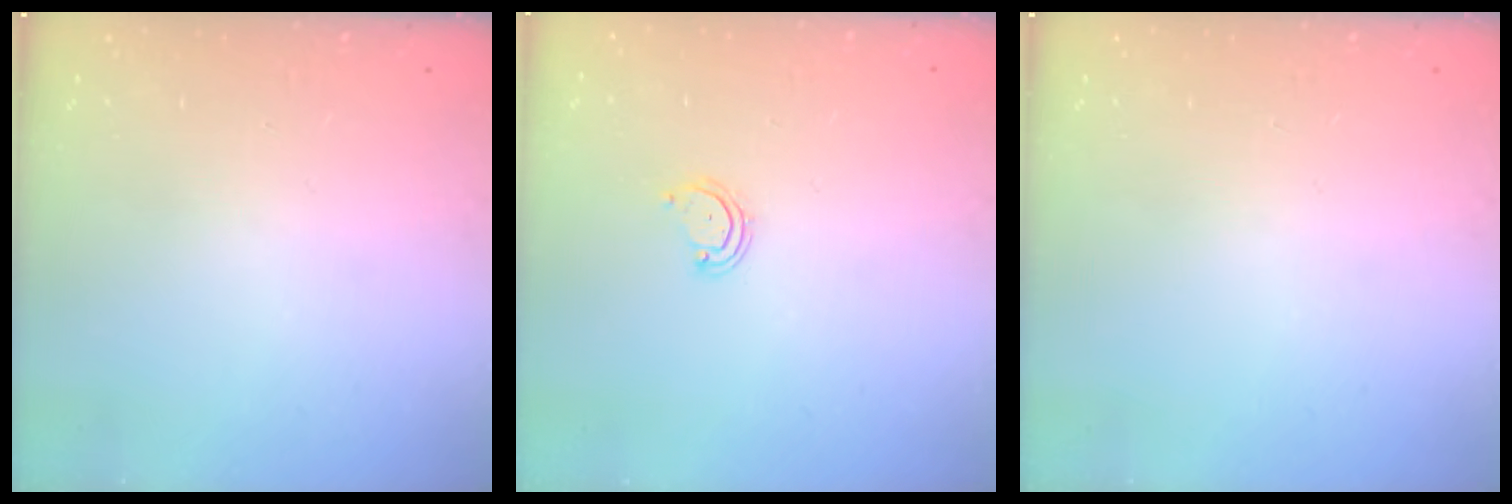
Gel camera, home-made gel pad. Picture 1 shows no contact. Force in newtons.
{"total": 3.8, "press": 3.8, "slide": 0.4}
{"total": 0.0}